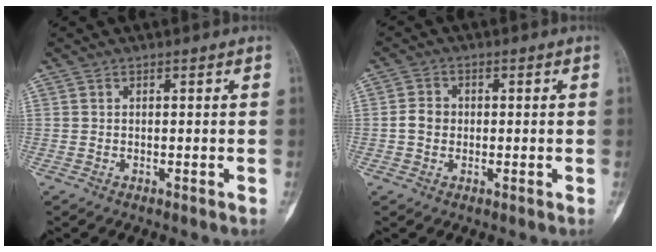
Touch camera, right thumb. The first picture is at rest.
{"total": 3.3, "force": [-0.2, 2.8, 1.7], "torque": [-0.022, 0.009, -0.010]}